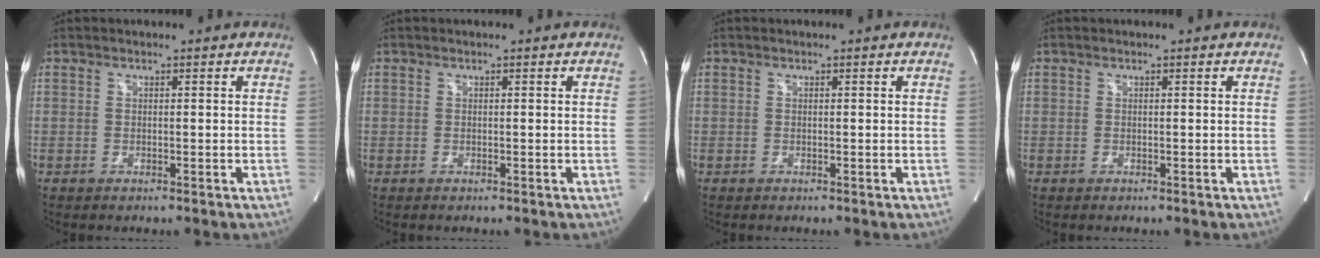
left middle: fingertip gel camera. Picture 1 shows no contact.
{"total": 0.0}
{"total": 0.0}
{"total": 0.0}